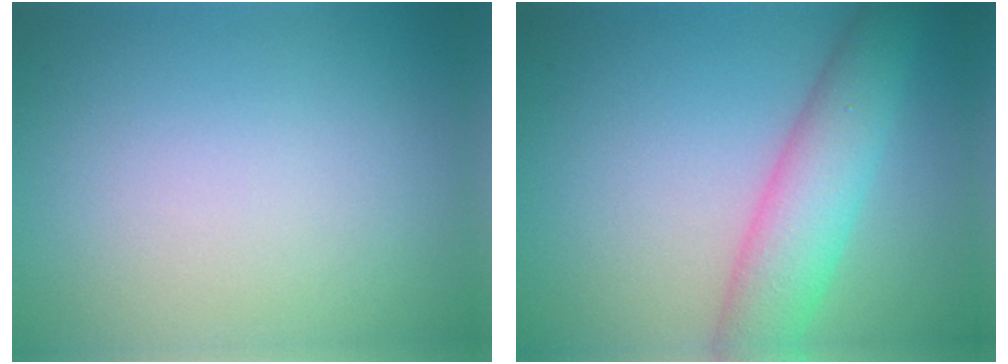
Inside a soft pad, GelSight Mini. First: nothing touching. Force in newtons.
{"total": 5.6, "press": 5.6, "slide": 0.1}